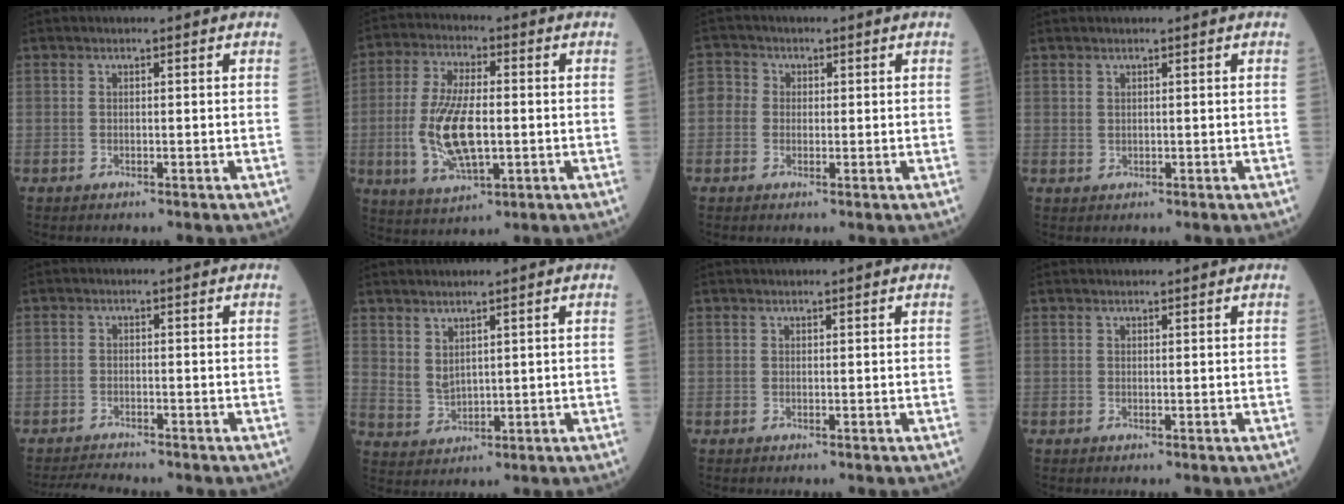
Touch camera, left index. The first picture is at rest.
{"total": 11.6, "force": [-1.5, 3.9, 10.8], "torque": [-0.226, -0.003, -0.016]}
{"total": 3.2, "force": [0.0, 3.0, 0.9], "torque": [-0.012, 0.013, -0.005]}
{"total": 0.6, "force": [0.5, 0.3, 0.3], "torque": [-0.003, -0.001, 0.011]}
{"total": 3.0, "force": [-3.0, -0.3, 0.2], "torque": [-0.006, -0.018, -0.052]}
{"total": 3.2, "force": [2.2, 1.3, 1.9], "torque": [-0.045, -0.007, 0.057]}
{"total": 0.8, "force": [0.8, 0.0, 0.2], "torque": [-0.010, 0.027, 0.023]}
{"total": 1.5, "force": [1.5, -0.1, 0.3], "torque": [-0.005, 0.015, 0.022]}